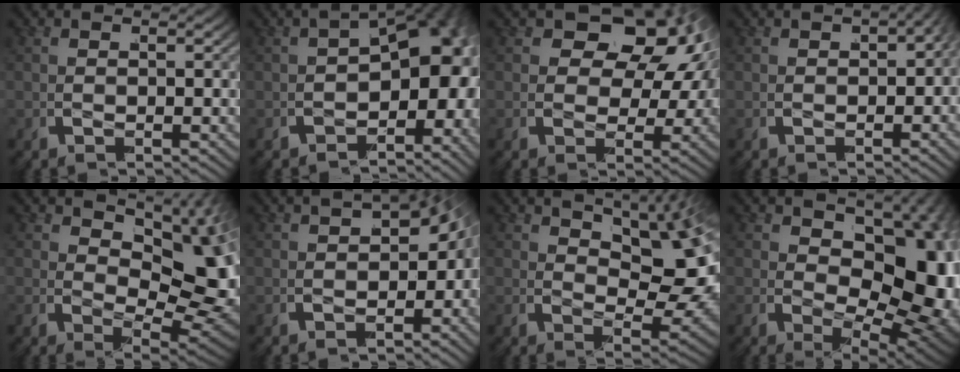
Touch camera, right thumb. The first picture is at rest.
{"total": 12.8, "force": [-1.9, 8.1, 9.7], "torque": [-0.132, -0.016, -0.024]}
{"total": 12.1, "force": [1.9, 8.0, 8.9], "torque": [-0.127, 0.001, 0.019]}
{"total": 3.2, "force": [-0.5, 2.0, 2.4], "torque": [-0.033, -0.008, -0.004]}
{"total": 12.3, "force": [-0.1, 6.0, 10.7], "torque": [-0.166, -0.019, 0.017]}
{"total": 7.1, "force": [0.1, 4.8, 5.2], "torque": [-0.072, -0.004, 0.001]}
{"total": 10.1, "force": [0.8, 5.0, 8.8], "torque": [-0.128, -0.004, 0.023]}
{"total": 15.3, "force": [-0.6, 8.5, 12.7], "torque": [-0.199, -0.035, 0.011]}